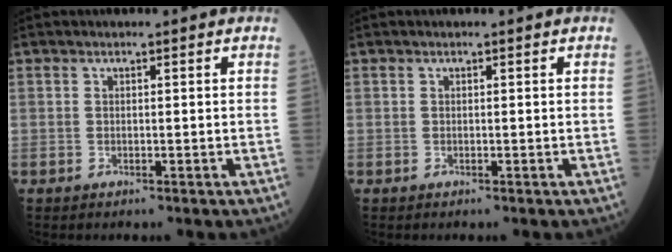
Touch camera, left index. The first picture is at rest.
{"total": 0.0}